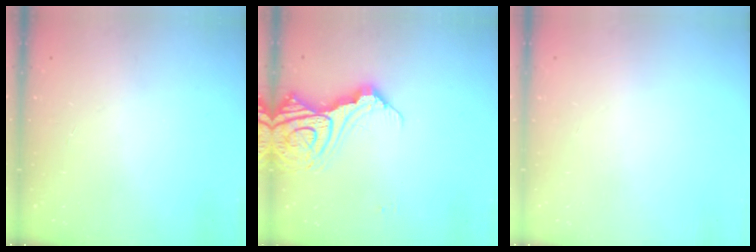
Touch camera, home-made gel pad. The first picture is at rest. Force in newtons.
{"total": 16.9, "press": 16.7, "slide": 2.3}
{"total": 0.0}